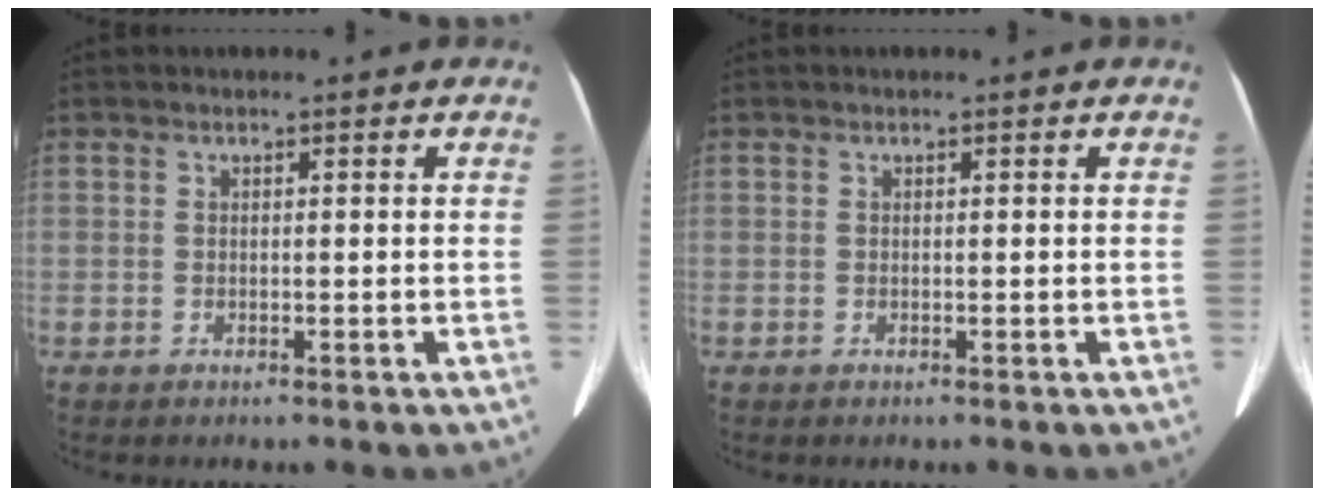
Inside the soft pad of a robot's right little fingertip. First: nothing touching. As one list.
[{"total": 0.0}]